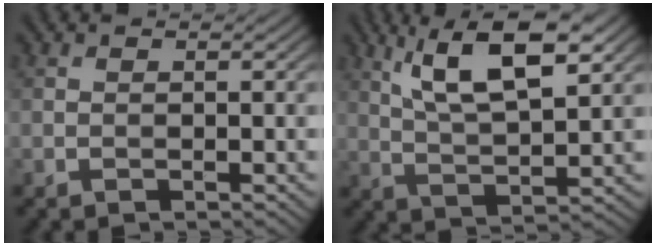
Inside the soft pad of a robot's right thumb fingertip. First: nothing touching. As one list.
[{"total": 10.8, "force": [5.3, 3.2, 8.9], "torque": [-0.171, 0.006, 0.099]}]